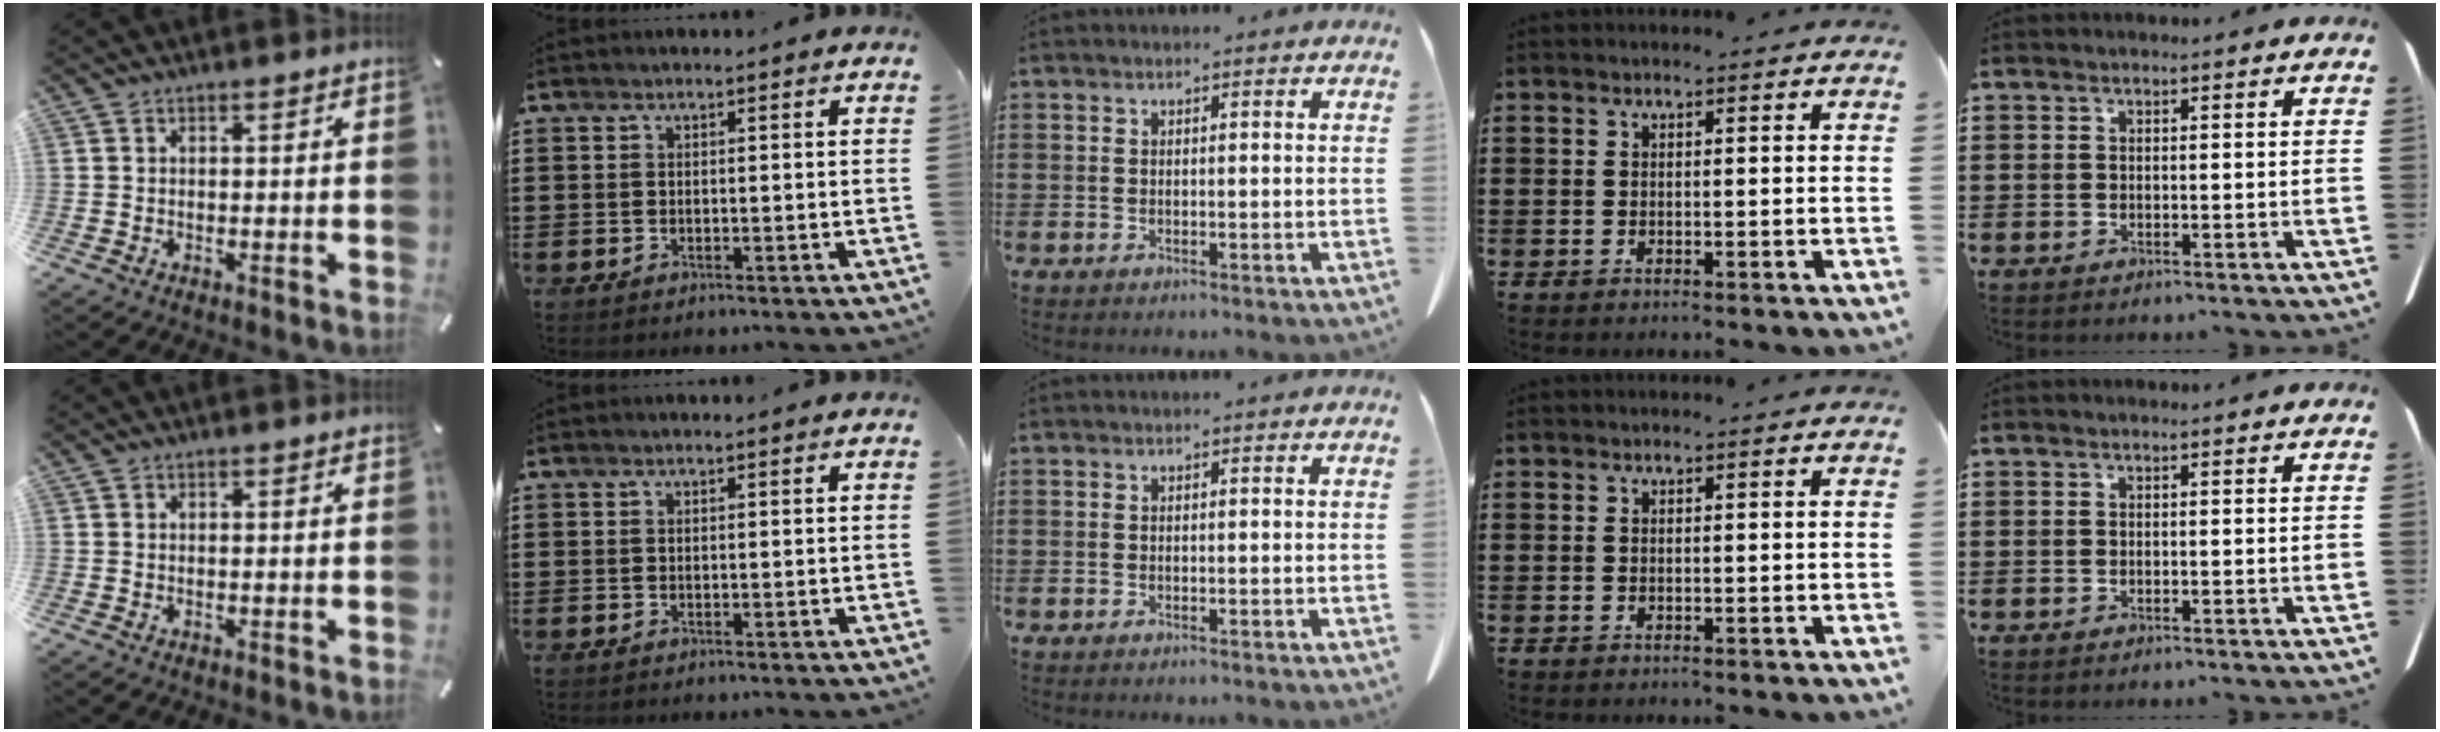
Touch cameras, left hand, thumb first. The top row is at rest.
{}